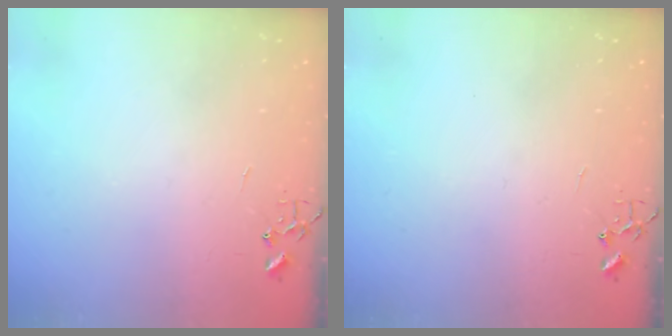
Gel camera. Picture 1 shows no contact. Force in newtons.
{"total": 0.0}